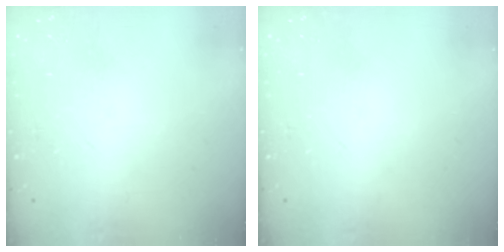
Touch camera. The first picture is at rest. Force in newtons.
{"total": 0.0}